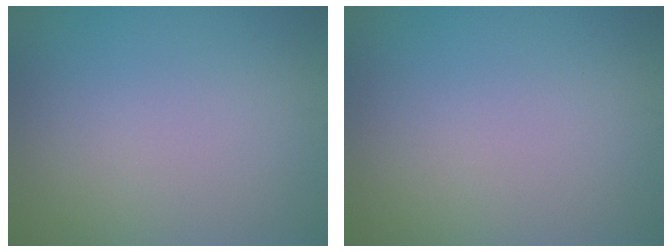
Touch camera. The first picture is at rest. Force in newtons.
{"total": 0.0}